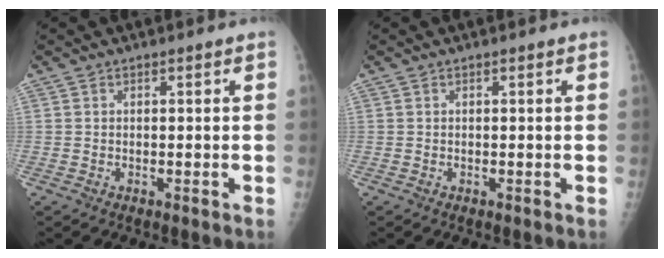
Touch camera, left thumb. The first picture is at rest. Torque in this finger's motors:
{"motor_torque": [-0.02, 0.02, -0.04, 0.01, 0.00]}